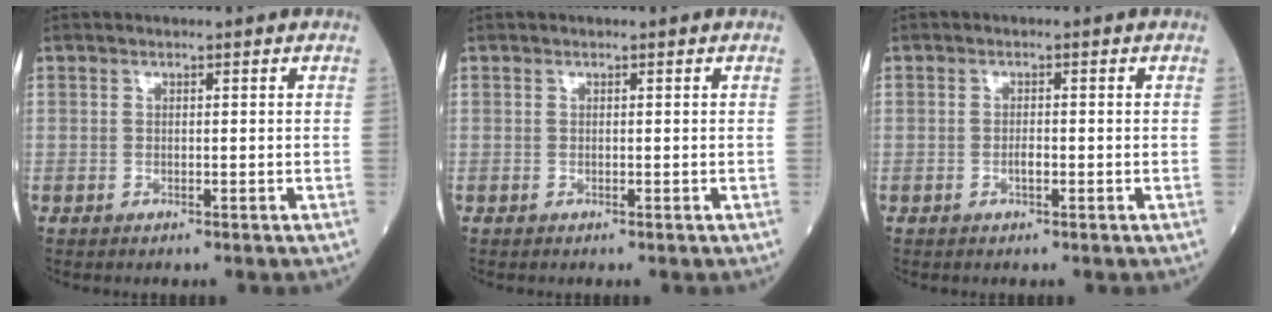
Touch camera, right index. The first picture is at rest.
{"total": 0.0}
{"total": 1.1, "force": [-0.4, 0.3, 1.0], "torque": [-0.021, 0.001, -0.006]}